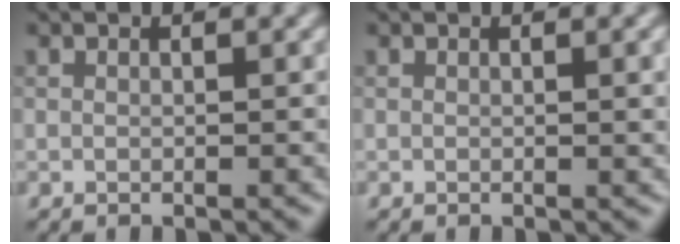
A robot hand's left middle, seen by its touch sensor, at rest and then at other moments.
{"total": 2.0, "force": [0.3, 0.7, 1.8], "torque": [-0.014, 0.008, 0.005]}